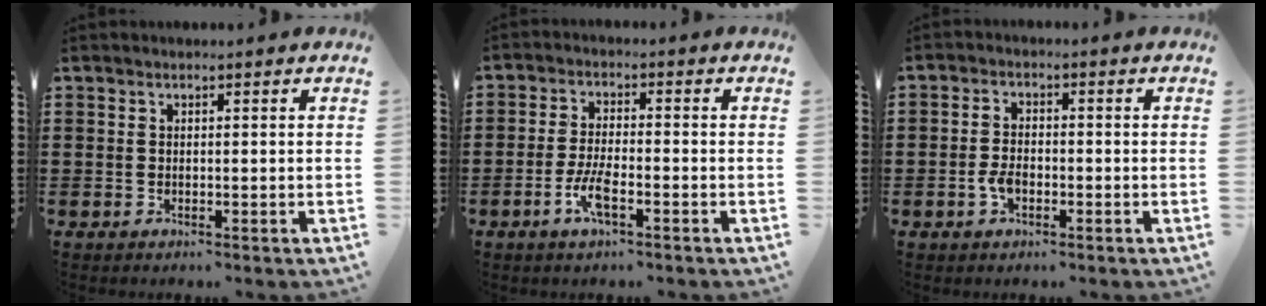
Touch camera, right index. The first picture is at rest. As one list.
[{"total": 4.7, "force": [-2.2, 1.2, 4.0], "torque": [-0.093, -0.006, -0.047]}, {"total": 3.1, "force": [-1.2, 1.8, 2.2], "torque": [-0.056, -0.002, -0.025]}]